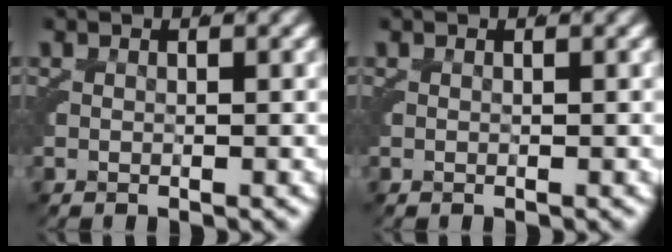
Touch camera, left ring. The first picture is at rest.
{"total": 0.0}